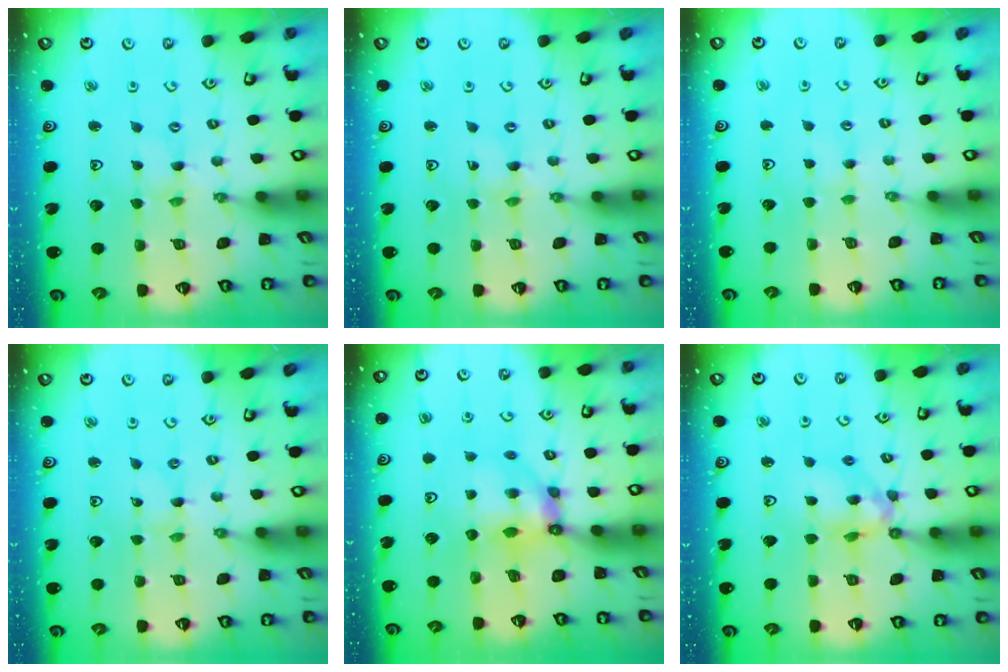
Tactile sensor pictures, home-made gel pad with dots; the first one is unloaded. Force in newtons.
{"total": 0.0}
{"total": 1.6, "press": 1.6, "slide": 0.3}
{"total": 0.0}
{"total": 6.9, "press": 6.9, "slide": 0.2}
{"total": 11.8, "press": 11.8, "slide": 0.9}